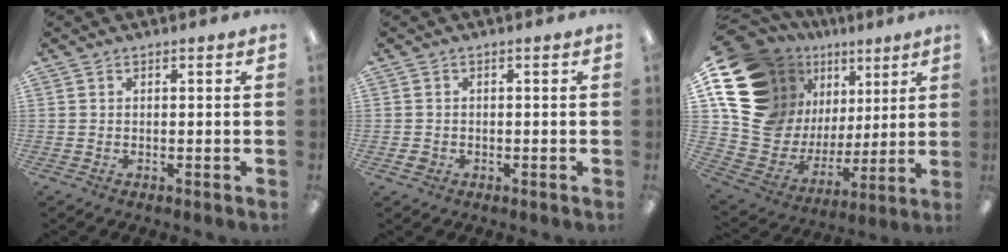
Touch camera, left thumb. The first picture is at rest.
{"total": 1.9, "force": [-0.6, 1.7, 0.5], "torque": [-0.008, 0.004, -0.012]}
{"total": 18.5, "force": [11.3, 13.2, 6.6], "torque": [-0.147, -0.088, 0.238]}